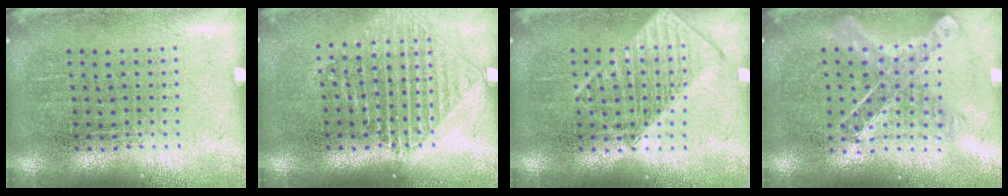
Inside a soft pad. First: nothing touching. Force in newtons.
{"total": 1.3, "press": 1.3, "slide": 0.5}
{"total": 2.5, "press": 2.5, "slide": 0.4}
{"total": 1.0, "press": 1.0, "slide": 0.2}